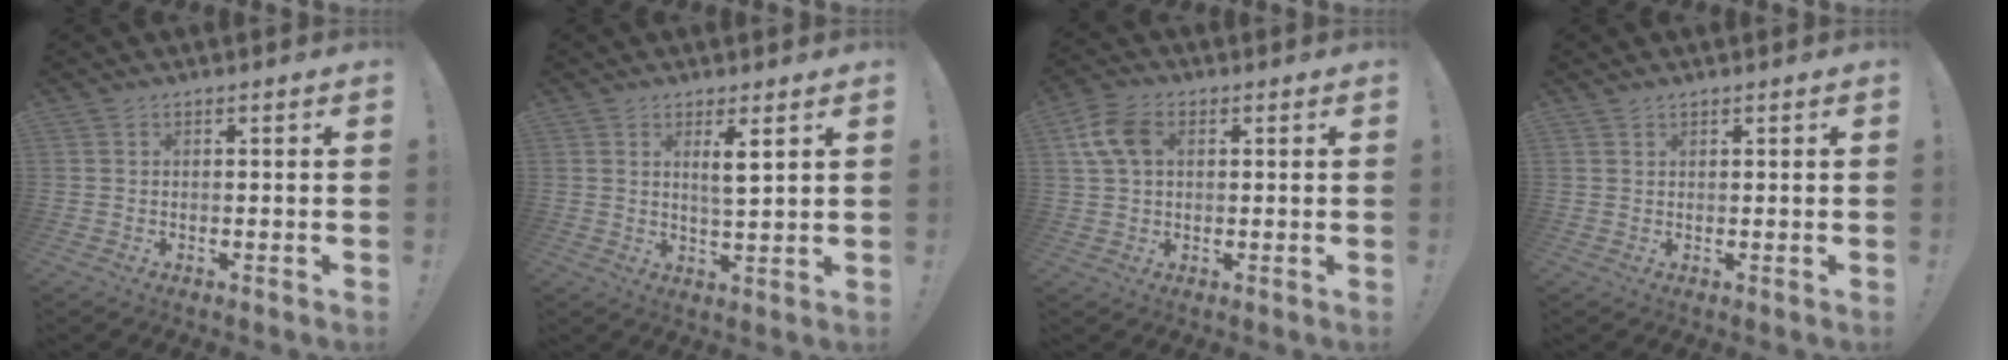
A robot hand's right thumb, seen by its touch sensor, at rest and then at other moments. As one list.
[{"total": 4.9, "force": [2.5, 0.4, 4.3], "torque": [-0.065, -0.017, 0.035]}, {"total": 9.2, "force": [2.4, 6.3, 6.3], "torque": [-0.122, 0.009, 0.050]}, {"total": 1.1, "force": [0.9, 0.5, 0.2], "torque": [-0.002, -0.002, 0.018]}]